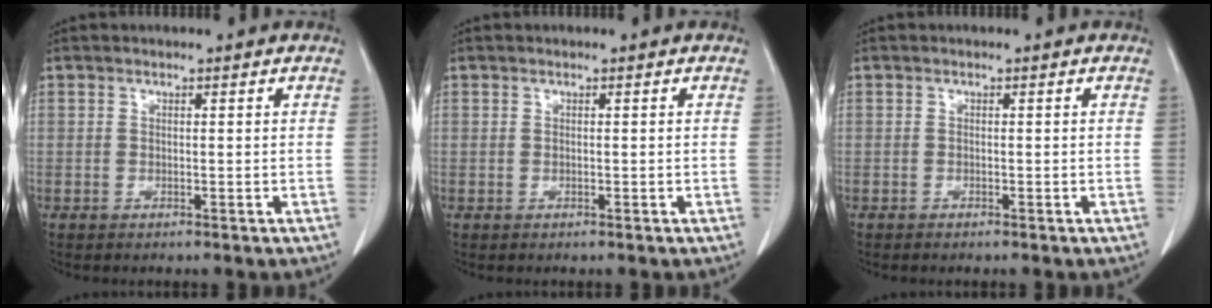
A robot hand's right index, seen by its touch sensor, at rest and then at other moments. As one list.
[{"total": 0.0}, {"total": 0.6, "force": [-0.4, 0.3, 0.3], "torque": [-0.009, 0.000, -0.007]}]